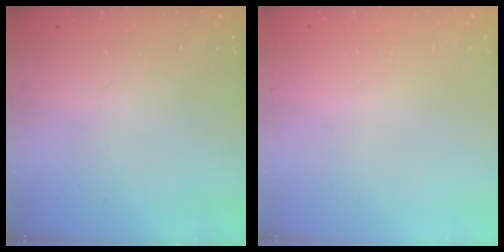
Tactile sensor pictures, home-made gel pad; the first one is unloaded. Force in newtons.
{"total": 0.6, "press": 0.6, "slide": 0.1}